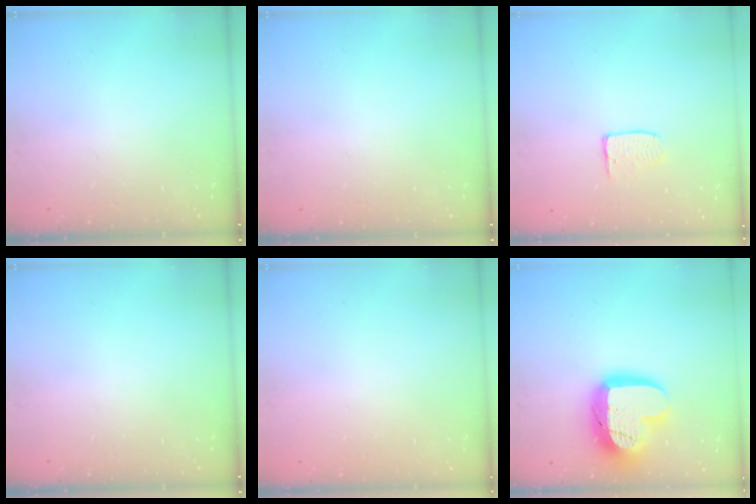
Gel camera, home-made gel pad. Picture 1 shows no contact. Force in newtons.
{"total": 0.0}
{"total": 4.7, "press": 4.7, "slide": 0.4}
{"total": 0.0}
{"total": 0.0}
{"total": 20.6, "press": 20.6, "slide": 1.5}